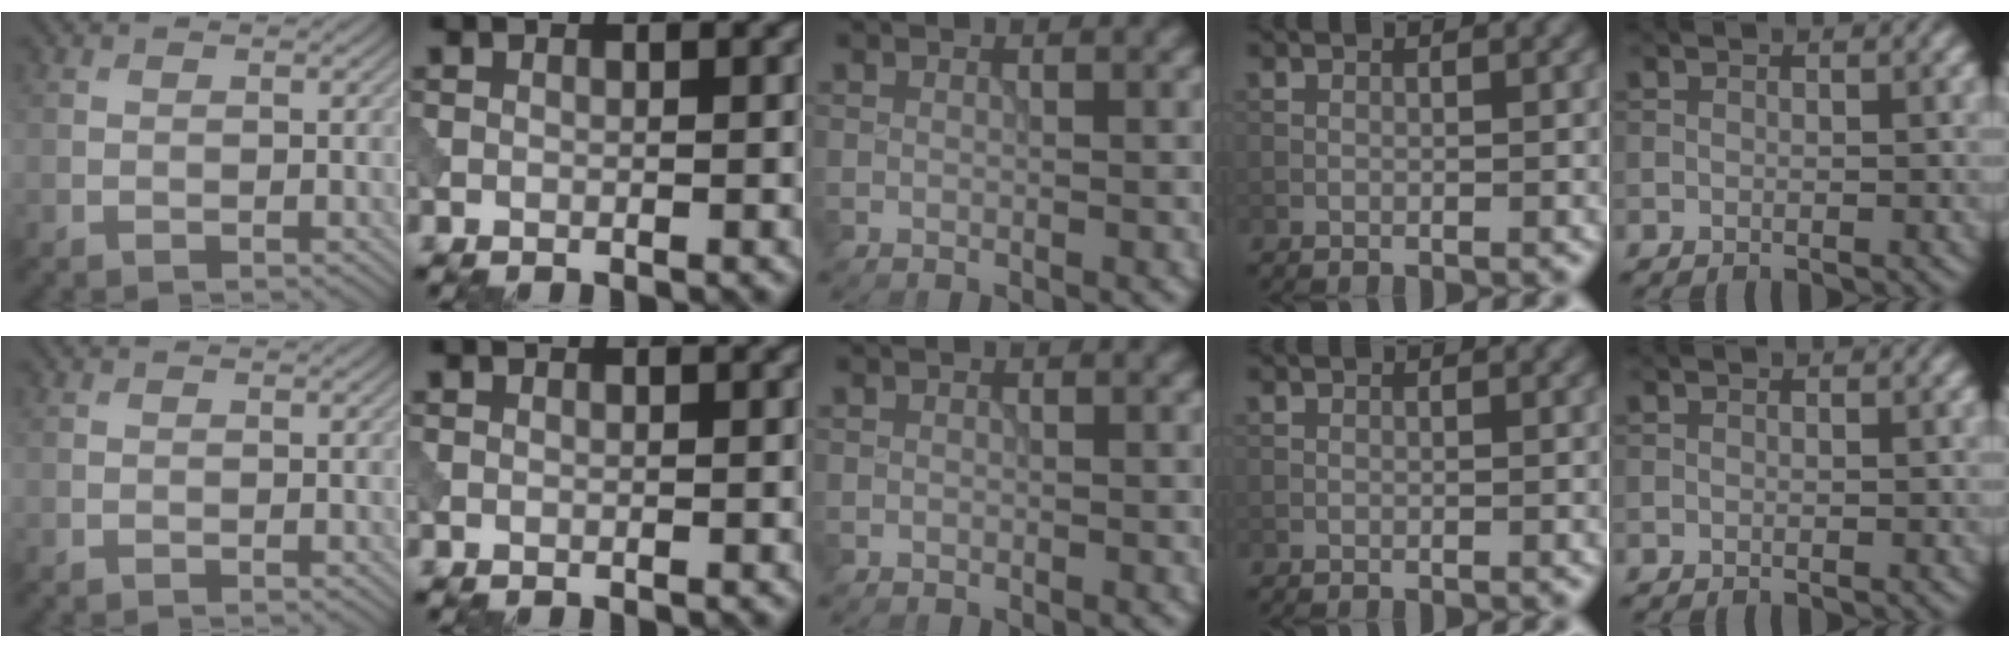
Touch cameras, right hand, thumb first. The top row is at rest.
{}